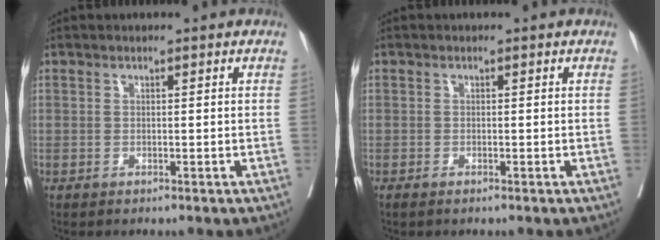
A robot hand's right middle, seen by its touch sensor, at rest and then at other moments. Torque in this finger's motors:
{"motor_torque": [-0.15, 0.06, 0.09, 0.00]}